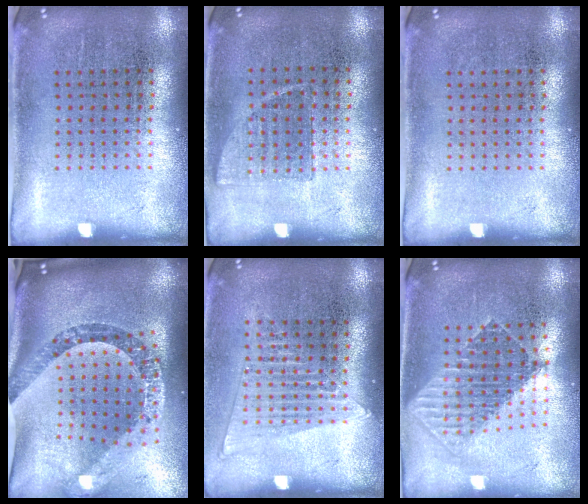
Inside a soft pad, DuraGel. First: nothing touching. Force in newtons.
{"total": 0.8, "press": 0.7, "slide": 0.3}
{"total": 0.0}
{"total": 3.2, "press": 2.3, "slide": 2.2}
{"total": 1.3, "press": 1.2, "slide": 0.6}
{"total": 1.7, "press": 1.4, "slide": 0.9}